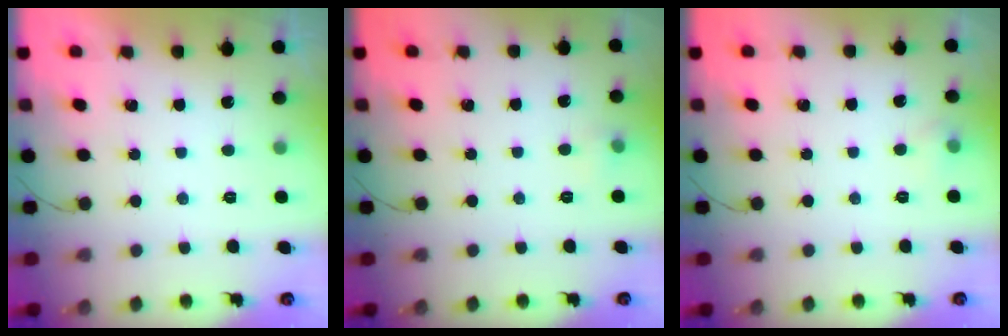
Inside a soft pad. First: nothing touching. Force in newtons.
{"total": 3.6, "press": 3.5, "slide": 0.9}
{"total": 6.5, "press": 3.6, "slide": 5.4}